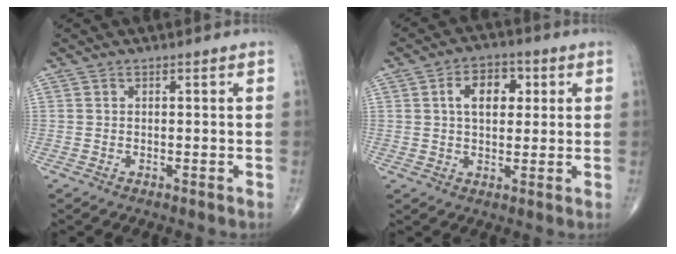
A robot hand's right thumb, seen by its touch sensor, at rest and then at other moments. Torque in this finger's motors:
{"motor_torque": [-0.11, 0.19, 0.38, 0.22, 0.18]}